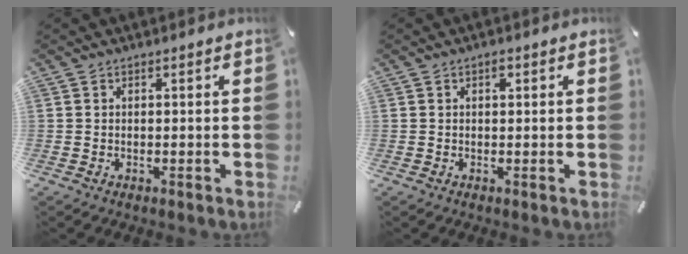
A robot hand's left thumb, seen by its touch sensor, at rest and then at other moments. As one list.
[{"total": 1.2, "force": [0.4, 0.6, 0.9], "torque": [-0.012, 0.001, 0.005]}]